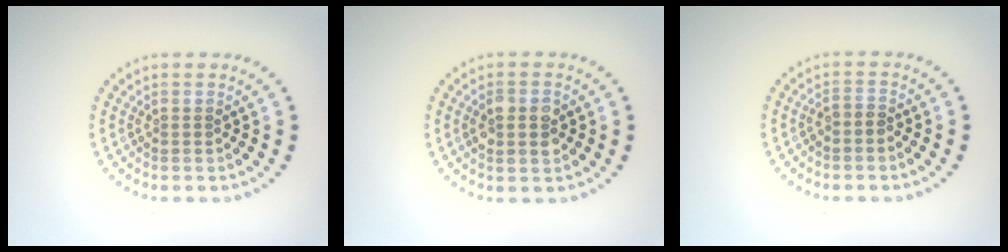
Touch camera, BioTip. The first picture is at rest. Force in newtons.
{"total": 2.7, "press": 2.7, "slide": 0.2}
{"total": 0.9, "press": 0.6, "slide": 0.6}